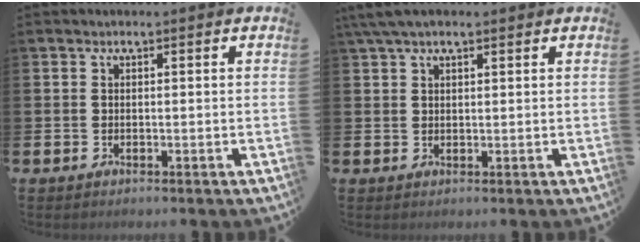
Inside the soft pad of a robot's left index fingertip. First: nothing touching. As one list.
[{"total": 3.4, "force": [2.5, 1.1, 2.1], "torque": [-0.046, 0.005, 0.045]}]